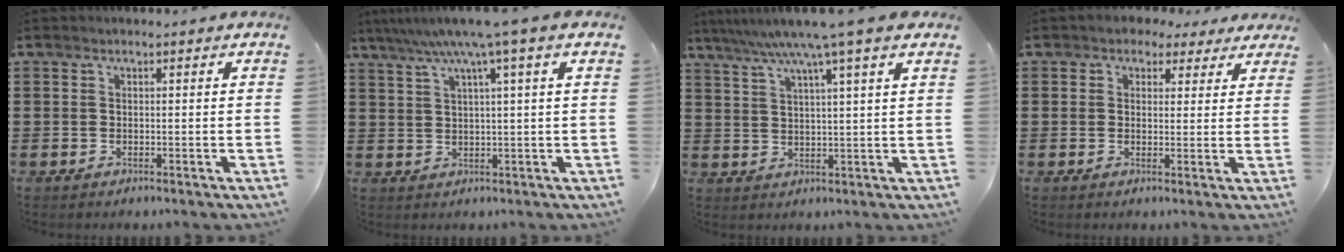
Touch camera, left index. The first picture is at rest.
{"total": 6.1, "force": [3.4, -1.0, 5.0], "torque": [-0.104, -0.013, 0.053]}
{"total": 7.4, "force": [5.3, -1.1, 5.1], "torque": [-0.114, -0.019, 0.086]}
{"total": 2.6, "force": [1.9, 1.8, 0.6], "torque": [-0.016, 0.004, 0.032]}